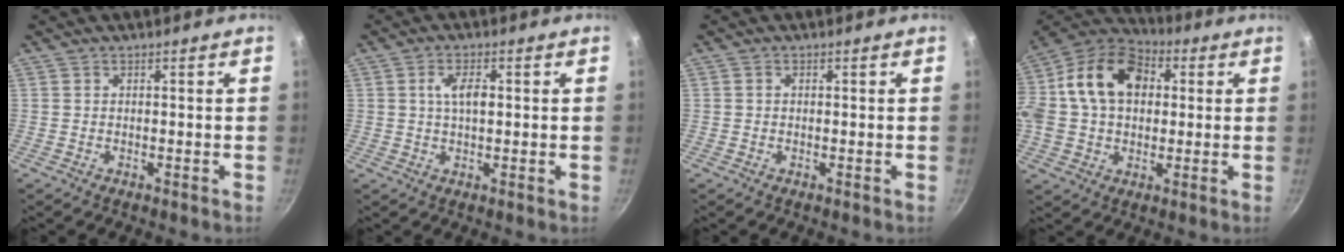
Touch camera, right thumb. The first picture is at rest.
{"total": 4.4, "force": [0.7, 2.1, 3.8], "torque": [-0.065, 0.007, 0.009]}
{"total": 0.6, "force": [0.0, 0.5, 0.3], "torque": [-0.003, 0.004, 0.001]}
{"total": 19.9, "force": [3.2, 14.6, 13.2], "torque": [-0.227, 0.037, 0.039]}